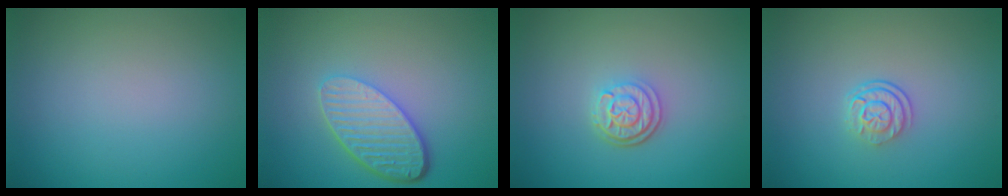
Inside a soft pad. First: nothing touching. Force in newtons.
{"total": 5.3, "press": 3.9, "slide": 3.7}
{"total": 3.0, "press": 2.5, "slide": 1.6}
{"total": 2.5, "press": 1.8, "slide": 1.8}